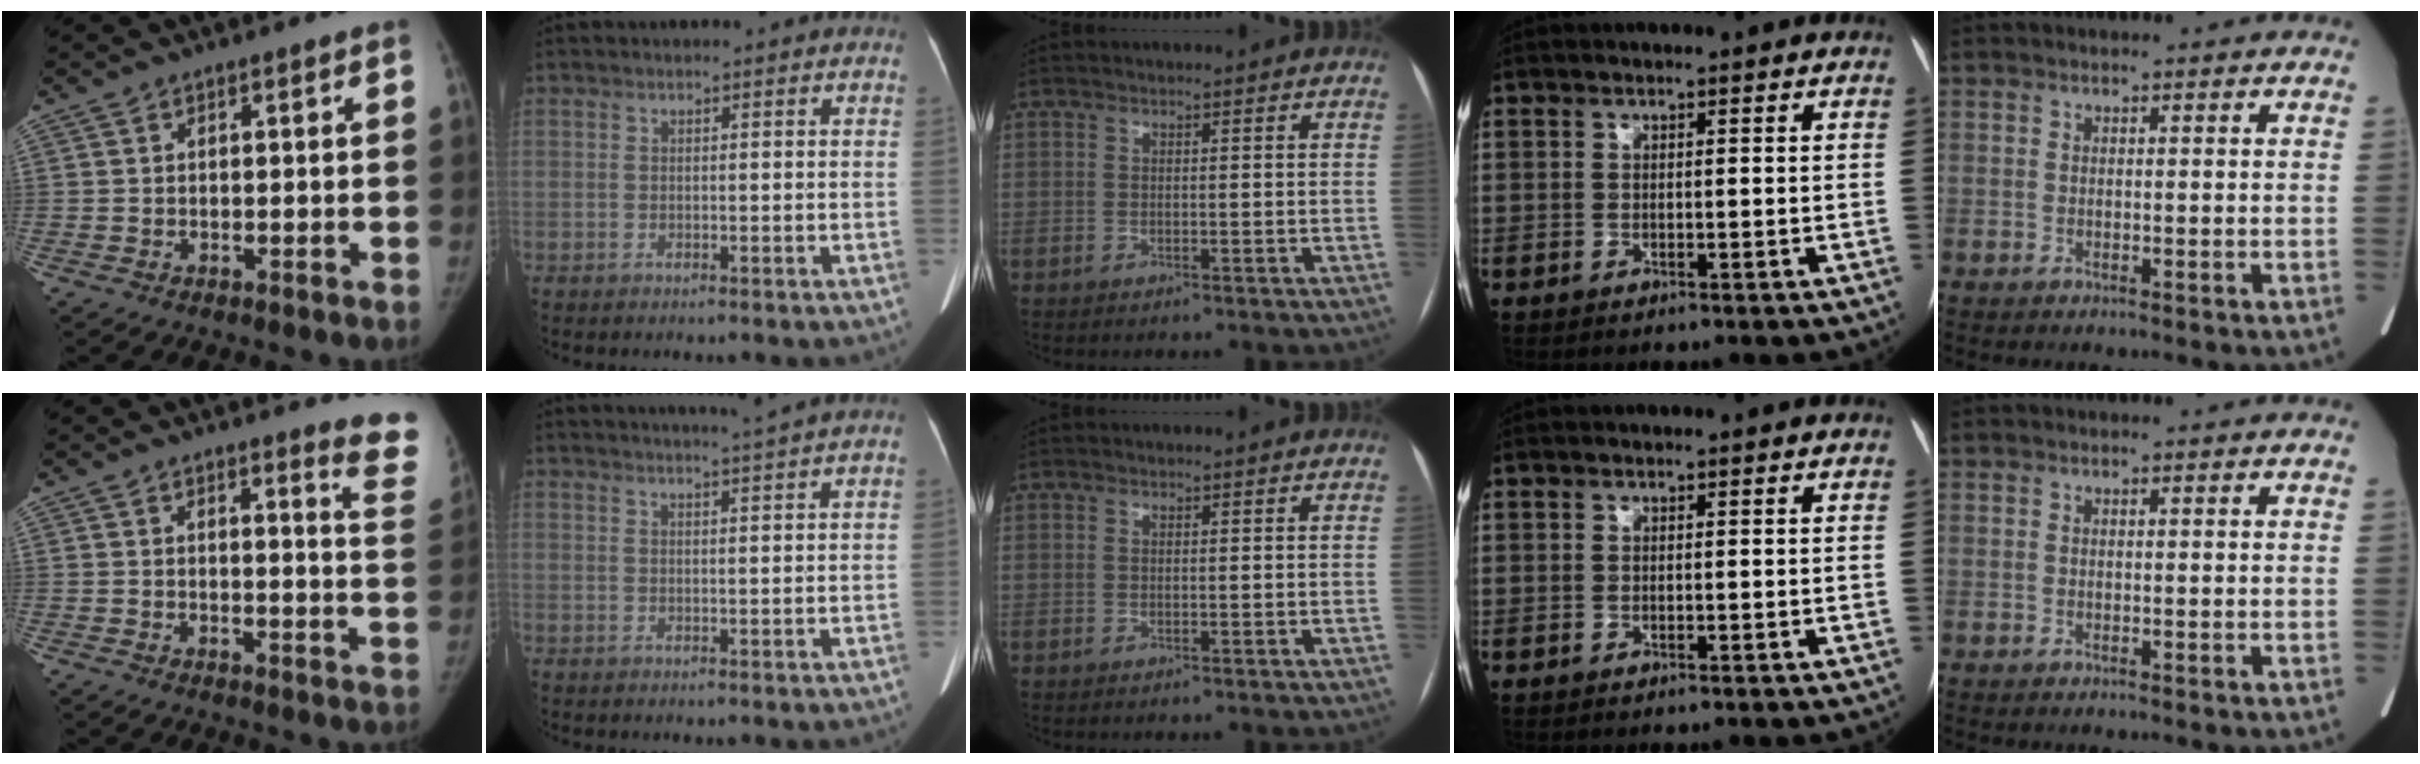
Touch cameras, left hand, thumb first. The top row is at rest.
{"thumb": {"total": 8.4, "force": [8.0, 0.4, 2.4], "torque": [-0.002, -0.097, 0.063]}, "index": {"total": 4.7, "force": [4.1, -1.6, 1.7], "torque": [-0.022, -0.003, 0.053]}}